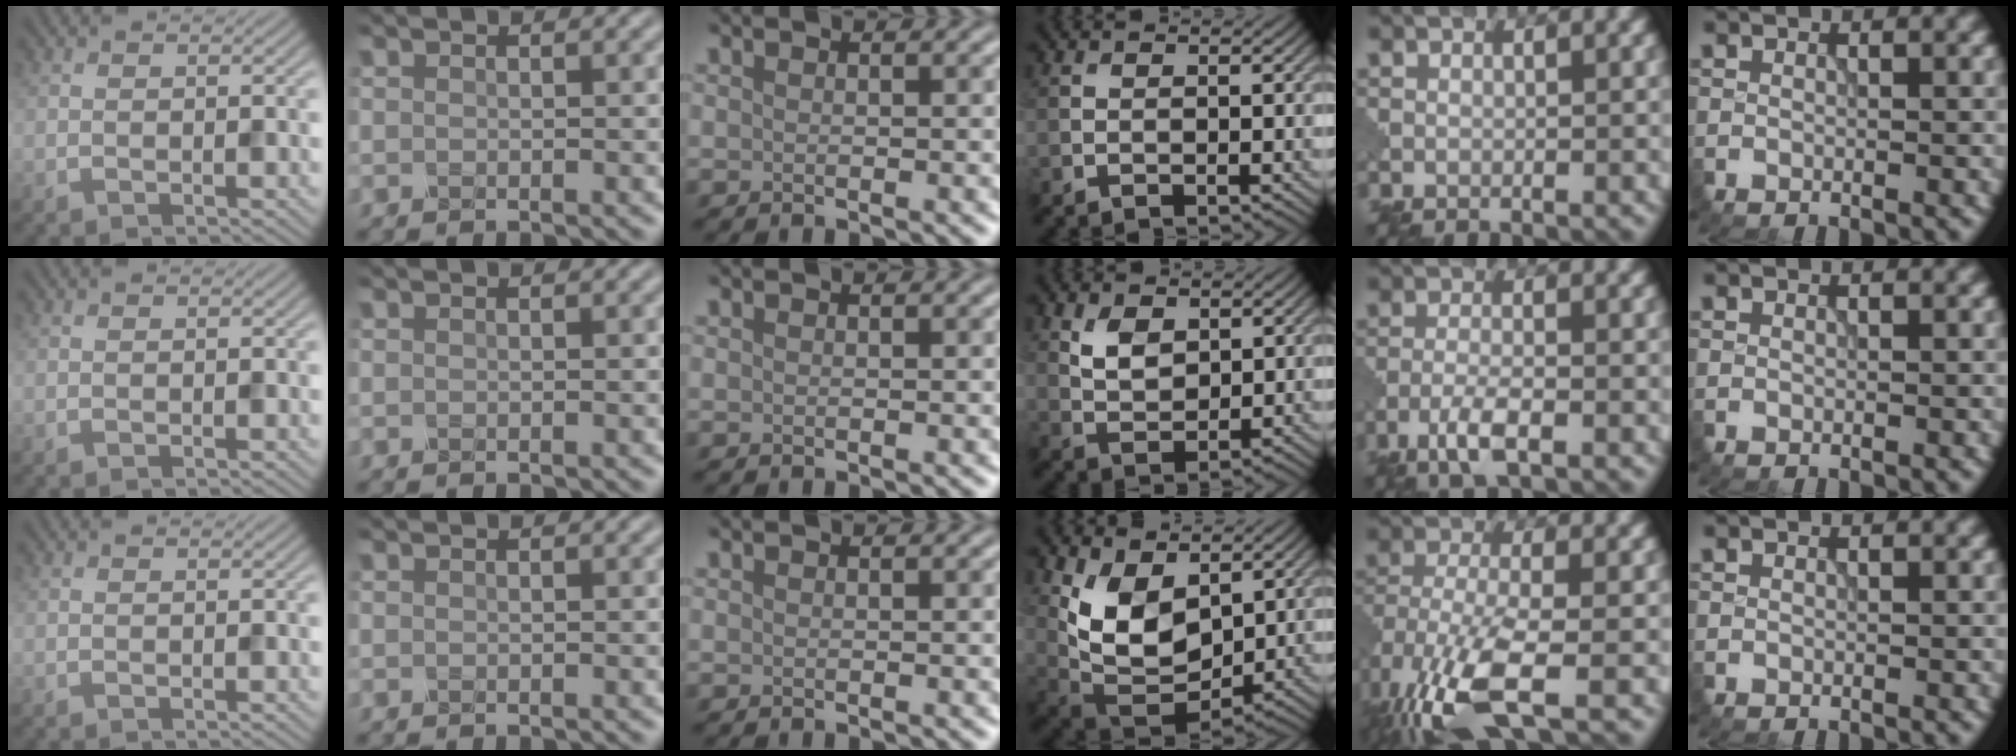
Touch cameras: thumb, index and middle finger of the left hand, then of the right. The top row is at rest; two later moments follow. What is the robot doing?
{"motion": "squeeze", "object": "clothespin"}